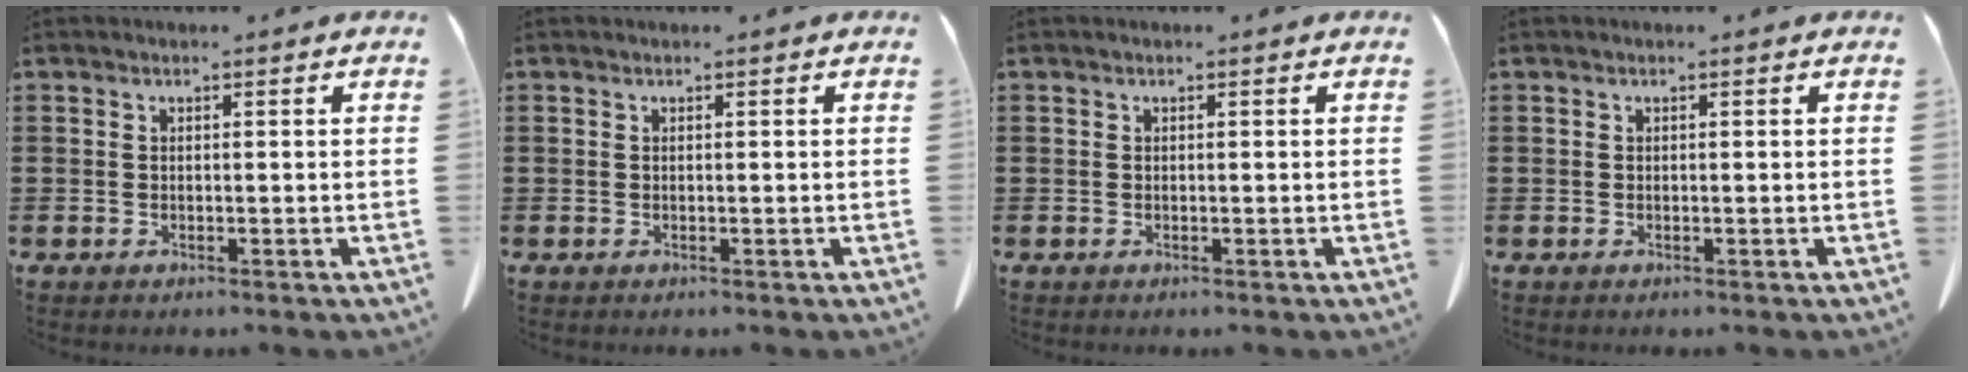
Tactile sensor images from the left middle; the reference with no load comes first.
{"total": 0.0}
{"total": 0.0}
{"total": 0.0}